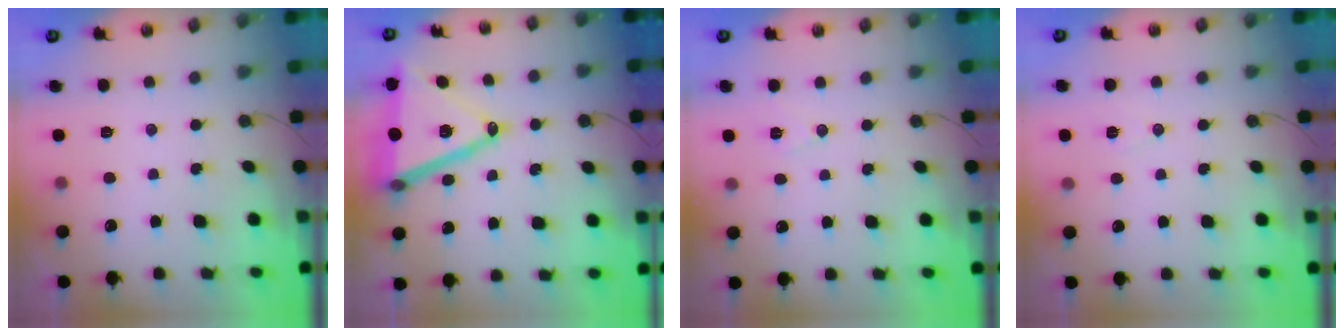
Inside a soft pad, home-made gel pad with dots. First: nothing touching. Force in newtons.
{"total": 20.5, "press": 20.1, "slide": 3.9}
{"total": 7.1, "press": 5.5, "slide": 4.5}
{"total": 6.5, "press": 4.8, "slide": 4.4}